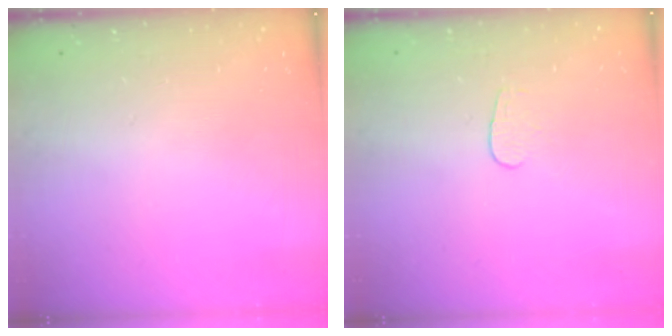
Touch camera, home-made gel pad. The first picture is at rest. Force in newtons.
{"total": 4.0, "press": 4.0, "slide": 0.3}